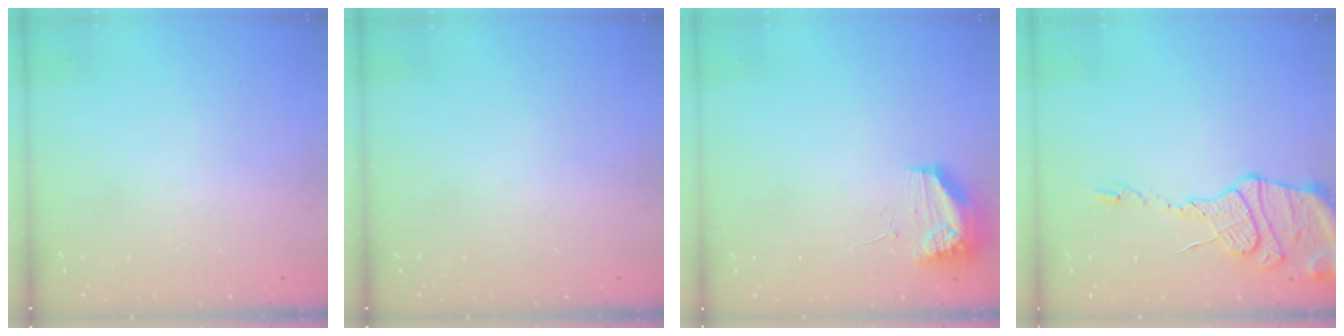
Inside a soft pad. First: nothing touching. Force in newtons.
{"total": 0.0}
{"total": 9.7, "press": 9.6, "slide": 1.5}
{"total": 14.4, "press": 14.4, "slide": 1.4}